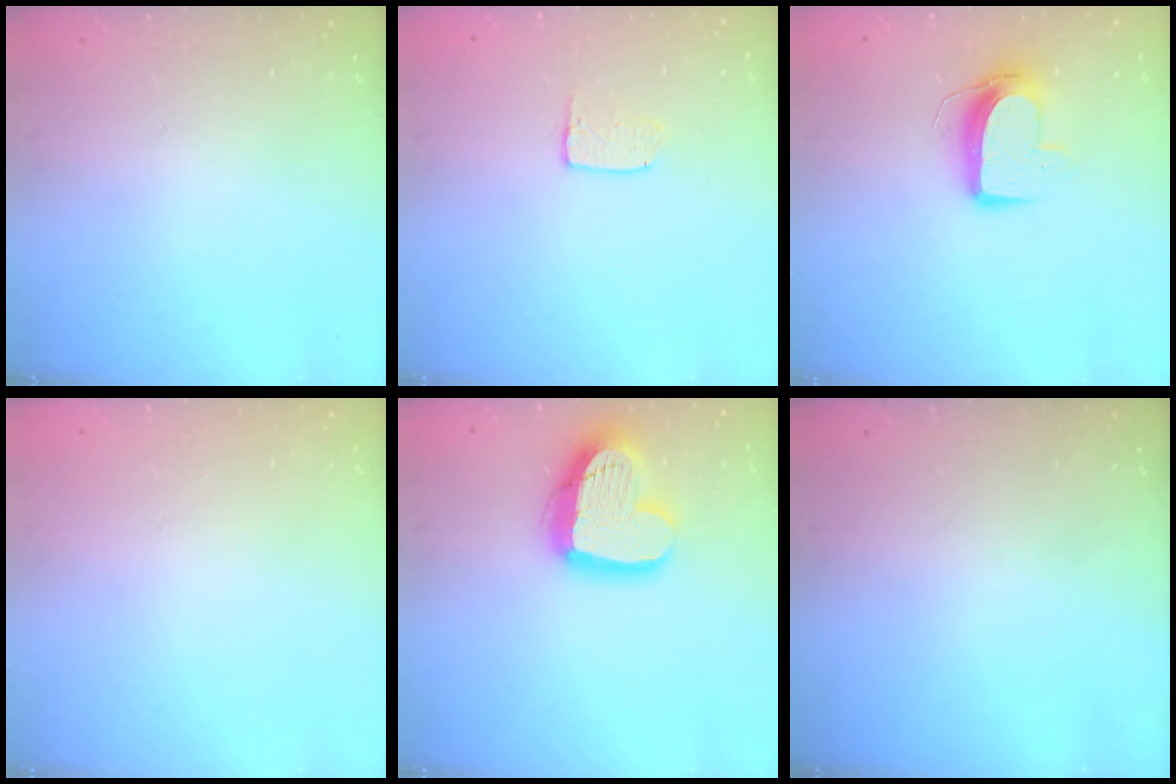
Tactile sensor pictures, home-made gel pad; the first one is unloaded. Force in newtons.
{"total": 3.6, "press": 3.5, "slide": 0.2}
{"total": 10.2, "press": 10.2, "slide": 0.8}
{"total": 0.0}
{"total": 17.7, "press": 17.6, "slide": 1.6}
{"total": 0.0}